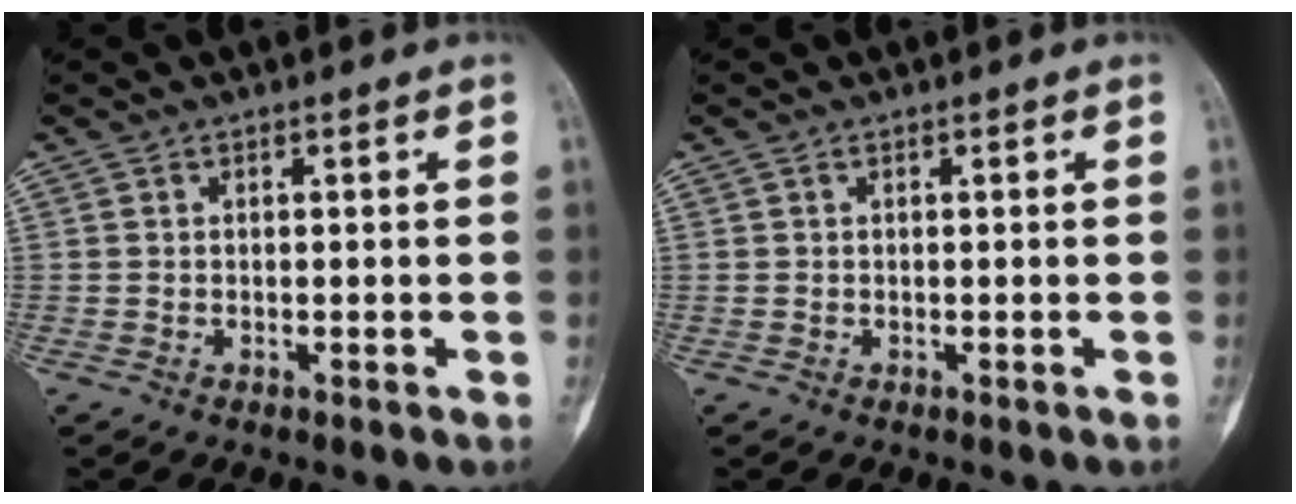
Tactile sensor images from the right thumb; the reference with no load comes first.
{"total": 0.0}